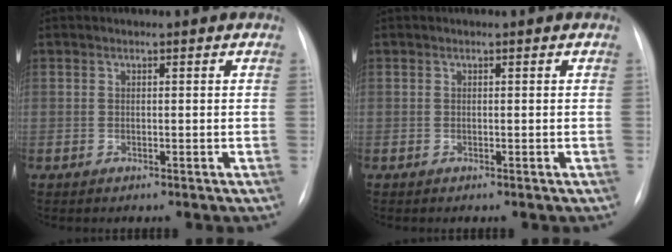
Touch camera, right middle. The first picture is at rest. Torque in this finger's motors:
{"motor_torque": [-0.37, -0.25, -0.06, -0.01]}